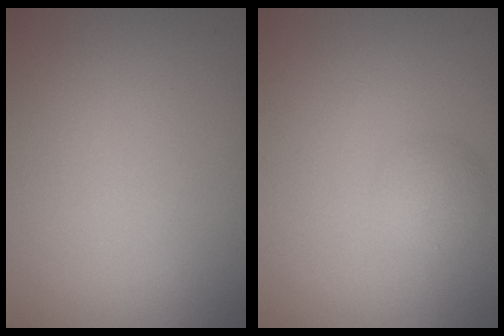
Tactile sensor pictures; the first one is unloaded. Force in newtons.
{"total": 1.6, "press": 1.6, "slide": 0.0}